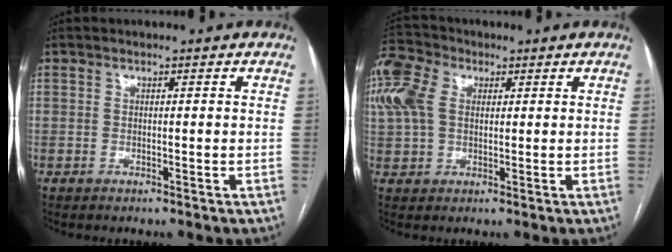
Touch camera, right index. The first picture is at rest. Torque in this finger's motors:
{"motor_torque": [1.03, 0.71, 0.66, 0.16]}